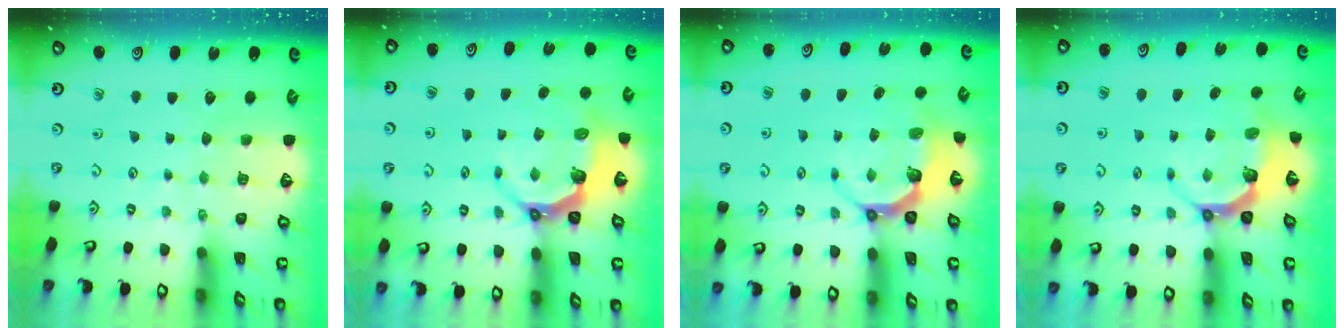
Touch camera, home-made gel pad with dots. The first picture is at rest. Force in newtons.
{"total": 5.7, "press": 4.2, "slide": 3.8}
{"total": 6.0, "press": 4.9, "slide": 3.6}
{"total": 6.0, "press": 4.9, "slide": 3.6}